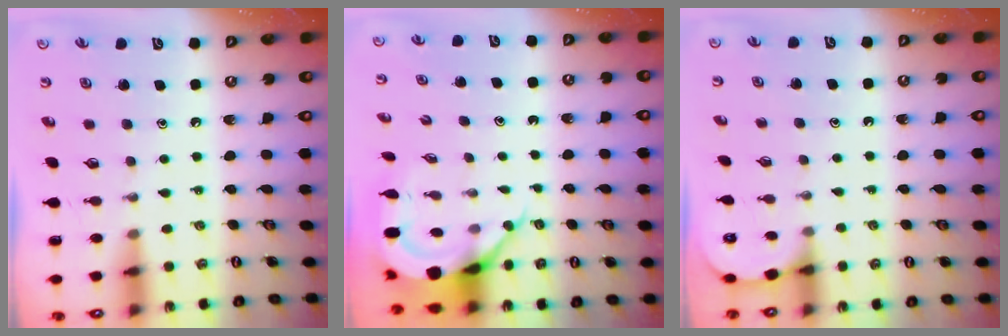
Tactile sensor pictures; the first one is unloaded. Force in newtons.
{"total": 6.7, "press": 6.7, "slide": 0.8}
{"total": 2.5, "press": 2.5, "slide": 0.2}